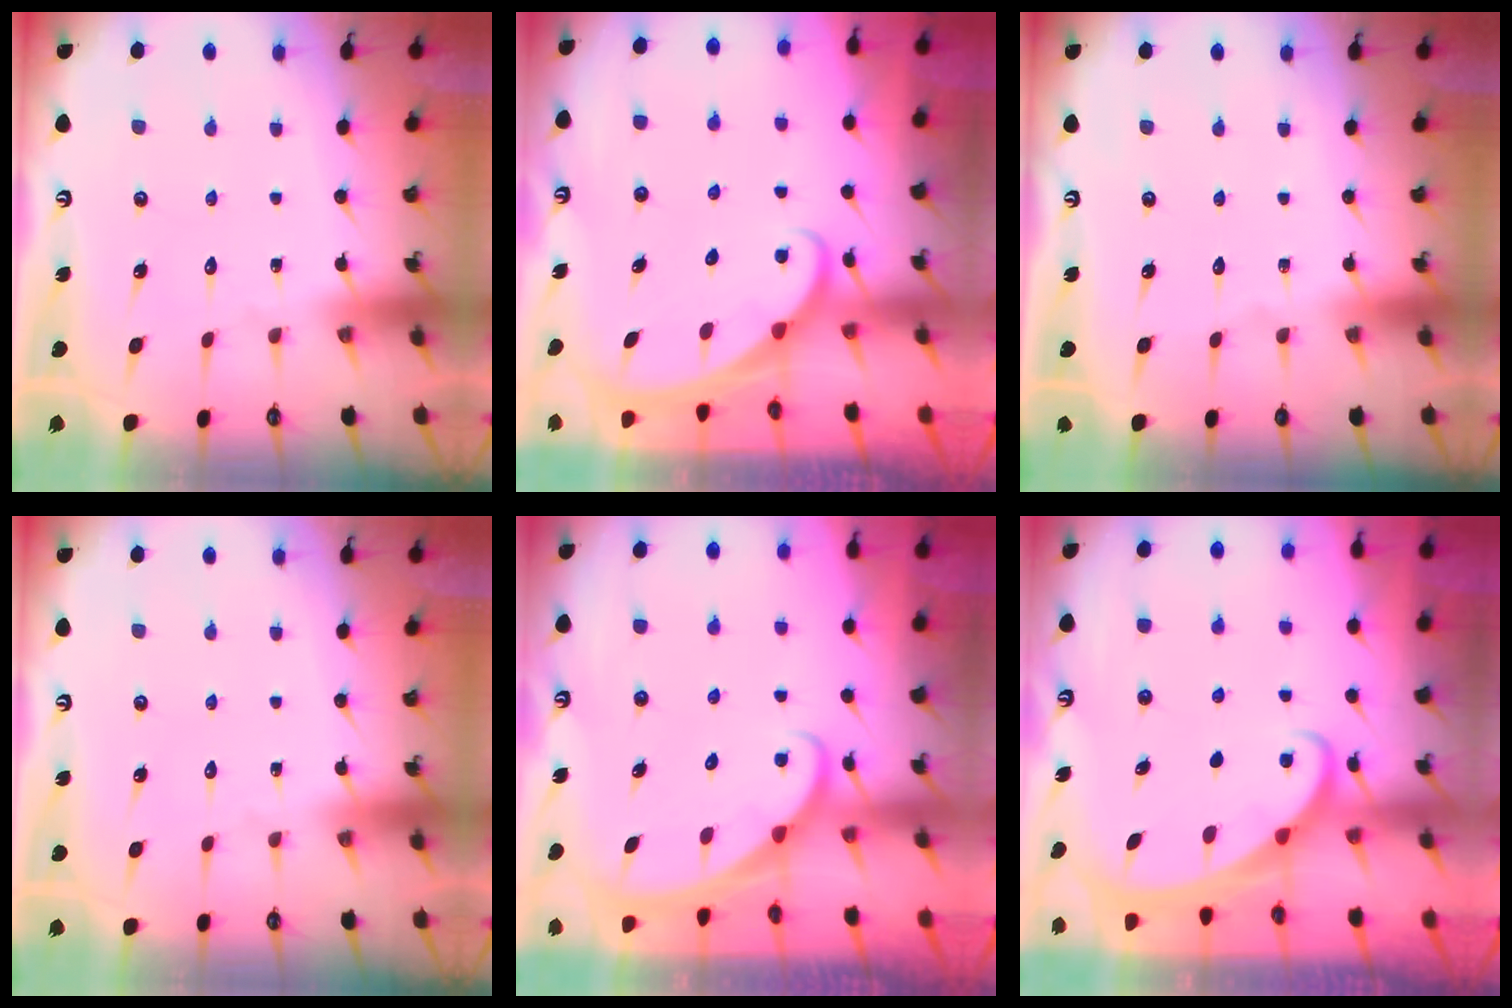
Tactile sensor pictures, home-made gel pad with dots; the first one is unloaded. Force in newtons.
{"total": 2.1, "press": 2.1, "slide": 0.1}
{"total": 0.0}
{"total": 0.0}
{"total": 2.2, "press": 2.2, "slide": 0.1}
{"total": 2.0, "press": 2.0, "slide": 0.3}